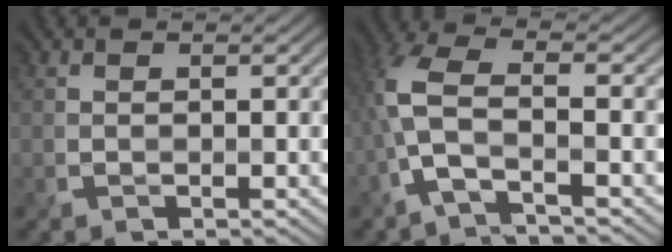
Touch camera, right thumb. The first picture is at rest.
{"total": 6.3, "force": [-1.9, 1.9, 5.7], "torque": [-0.138, 0.016, -0.059]}